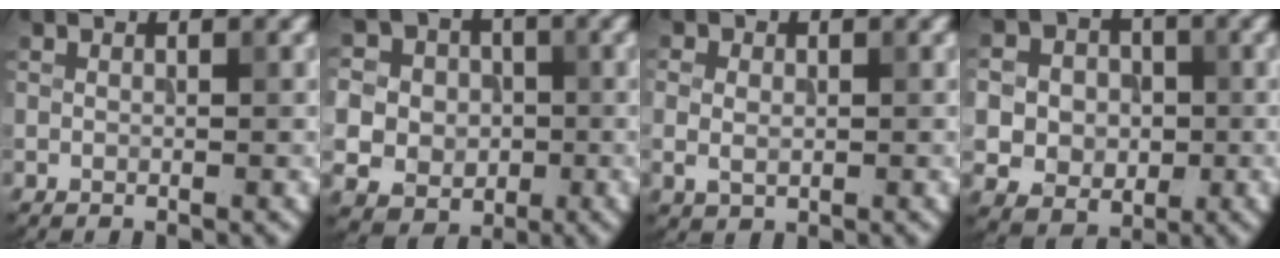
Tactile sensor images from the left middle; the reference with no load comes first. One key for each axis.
{"total": 10.3, "fx": -0.9, "fy": 9.9, "fz": 2.9, "tx": -0.090, "ty": 0.003, "tz": -0.026}
{"total": 2.3, "fx": 0.0, "fy": 1.8, "fz": 1.5, "tx": -0.025, "ty": 0.001, "tz": 0.000}
{"total": 9.2, "fx": -0.3, "fy": 8.6, "fz": 3.3, "tx": -0.086, "ty": 0.017, "tz": -0.013}